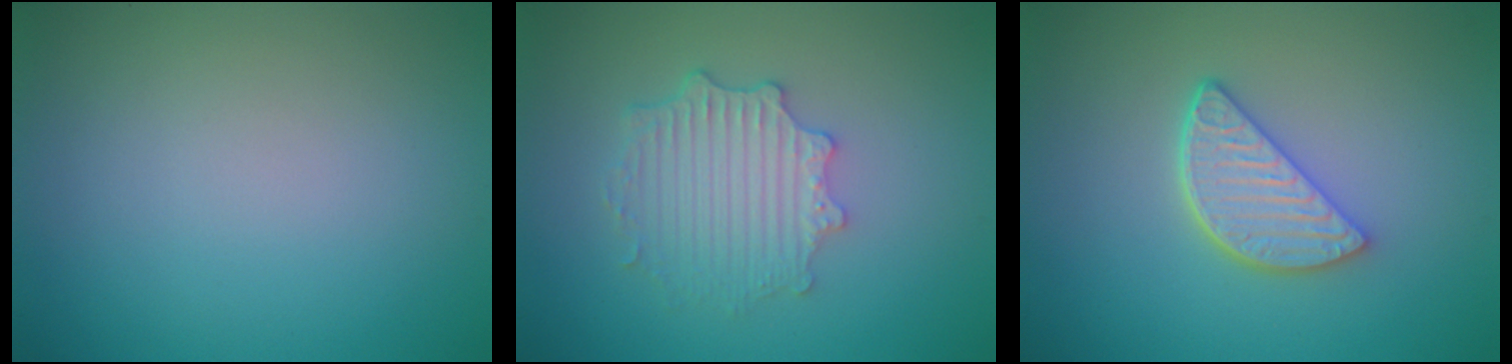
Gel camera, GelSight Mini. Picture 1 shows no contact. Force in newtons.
{"total": 4.1, "press": 3.4, "slide": 2.3}
{"total": 4.0, "press": 3.2, "slide": 2.5}